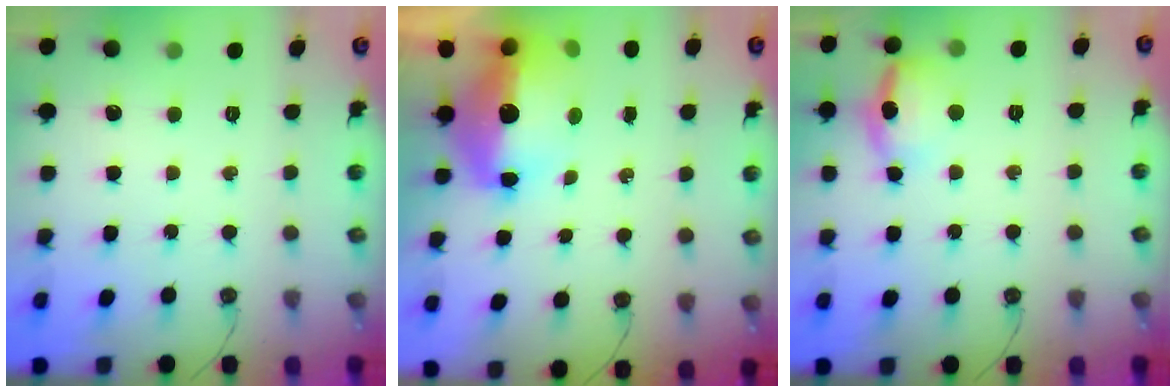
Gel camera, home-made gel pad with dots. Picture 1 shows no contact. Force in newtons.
{"total": 13.5, "press": 13.4, "slide": 1.6}
{"total": 12.4, "press": 12.3, "slide": 1.7}